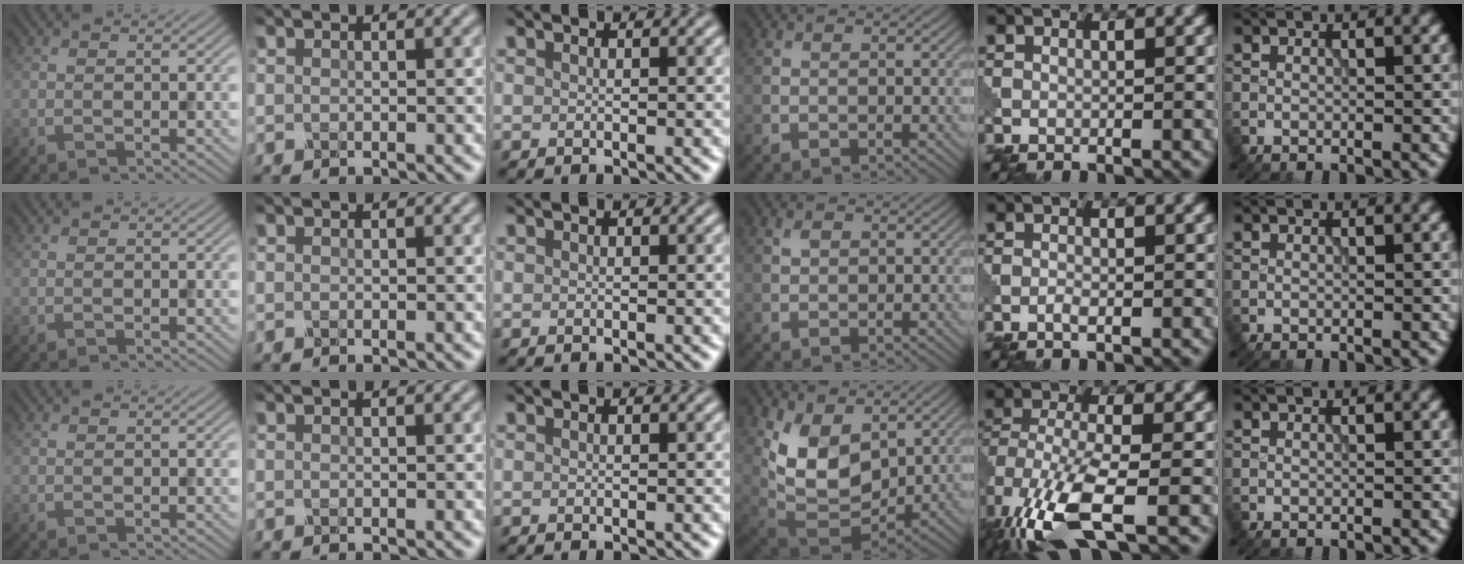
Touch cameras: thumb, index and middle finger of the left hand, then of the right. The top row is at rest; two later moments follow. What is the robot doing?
{"motion": "squeeze", "object": "clothespin"}